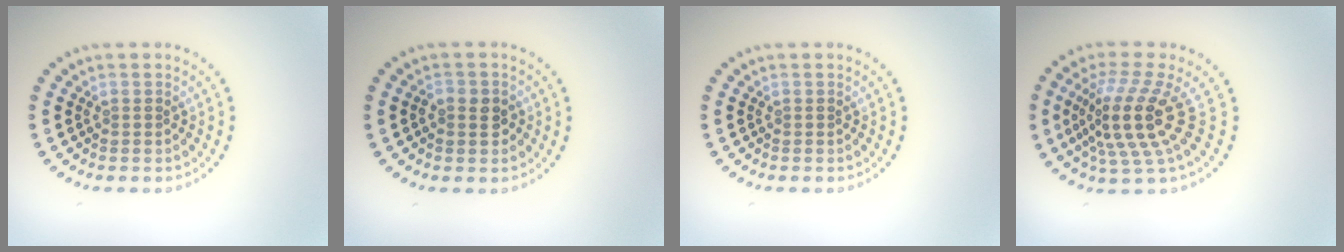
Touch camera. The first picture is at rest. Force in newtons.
{"total": 1.9, "press": 1.9, "slide": 0.5}
{"total": 0.0}
{"total": 5.3, "press": 3.9, "slide": 3.7}